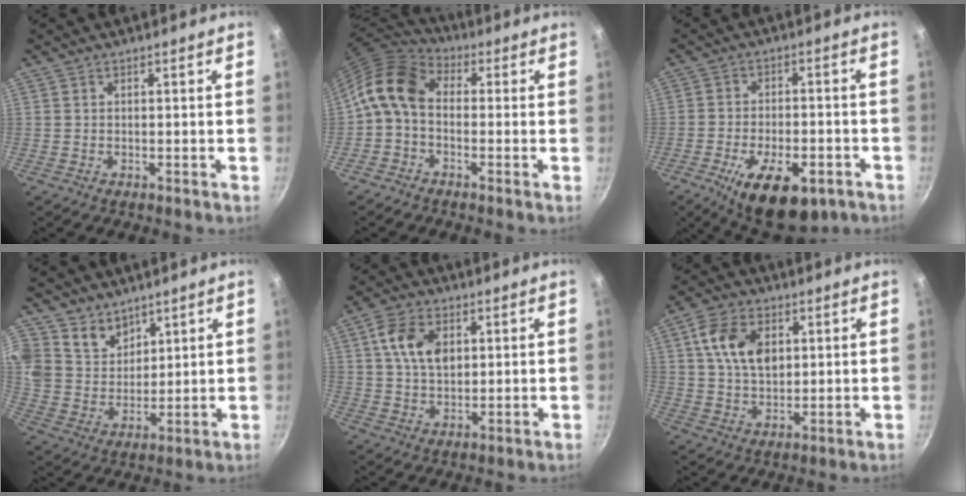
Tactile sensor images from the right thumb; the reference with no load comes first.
{"total": 9.5, "force": [-0.7, 6.5, 6.9], "torque": [-0.130, 0.036, -0.036]}
{"total": 14.8, "force": [-7.3, 7.0, 10.8], "torque": [-0.155, 0.016, -0.104]}
{"total": 9.6, "force": [6.4, 6.7, 2.2], "torque": [-0.011, -0.041, 0.123]}
{"total": 9.1, "force": [2.4, 5.9, 6.4], "torque": [-0.107, 0.000, 0.041]}
{"total": 10.4, "force": [2.8, 6.8, 7.4], "torque": [-0.121, -0.002, 0.050]}